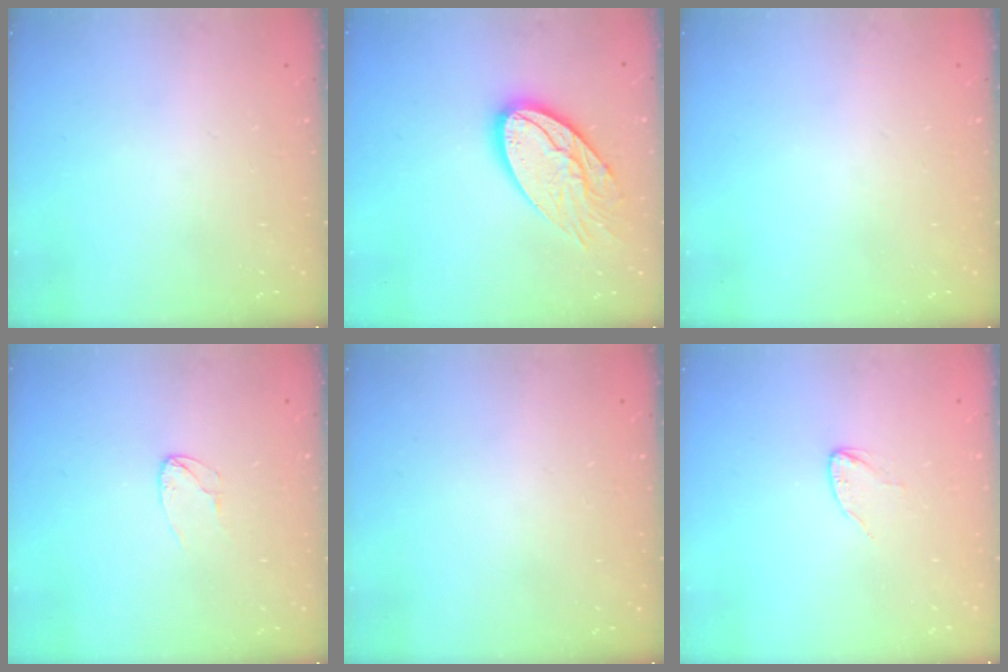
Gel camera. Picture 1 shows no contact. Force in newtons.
{"total": 17.5, "press": 17.5, "slide": 1.0}
{"total": 0.0}
{"total": 4.0, "press": 3.9, "slide": 0.3}
{"total": 0.0}
{"total": 2.3, "press": 2.3, "slide": 0.2}